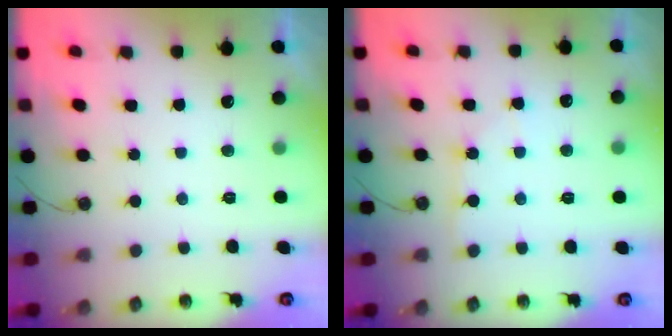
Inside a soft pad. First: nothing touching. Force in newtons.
{"total": 3.9, "press": 3.9, "slide": 0.5}